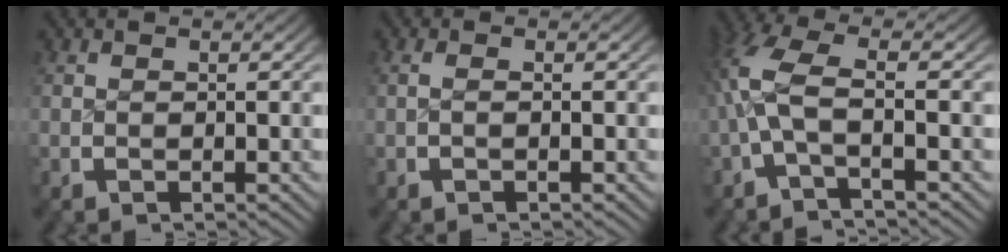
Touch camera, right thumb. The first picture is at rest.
{"total": 0.7, "force": [-0.2, -0.1, 0.6], "torque": [-0.013, 0.003, -0.005]}
{"total": 5.2, "force": [-0.5, 2.2, 4.7], "torque": [-0.124, -0.007, -0.004]}